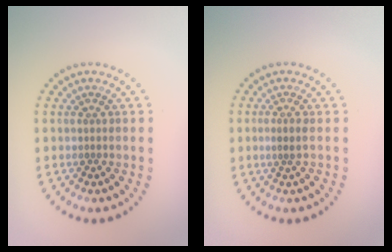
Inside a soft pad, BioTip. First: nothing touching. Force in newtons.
{"total": 1.0, "press": 0.7, "slide": 0.7}